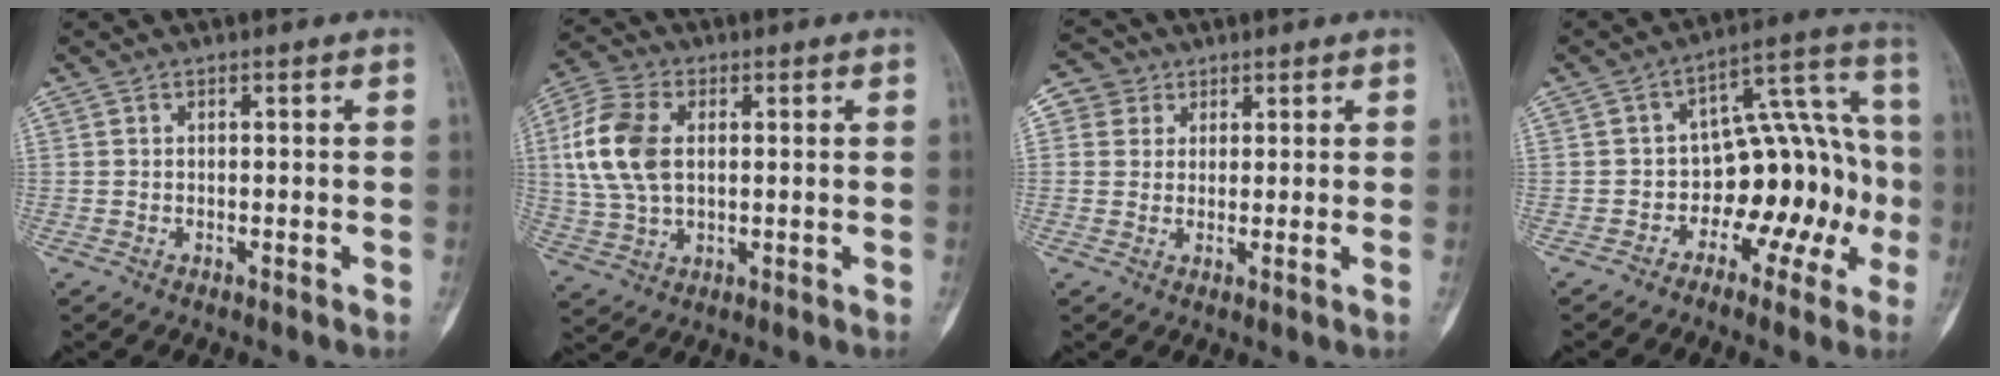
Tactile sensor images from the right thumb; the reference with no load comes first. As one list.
[{"total": 12.6, "force": [1.9, 8.0, 9.6], "torque": [-0.202, 0.010, 0.035]}, {"total": 4.2, "force": [1.7, 3.8, 0.3], "torque": [0.015, 0.000, 0.024]}, {"total": 14.6, "force": [-3.9, 9.5, 10.3], "torque": [-0.063, 0.079, -0.055]}]